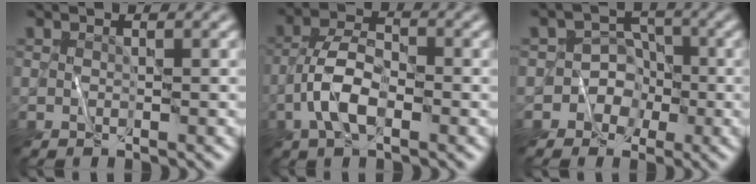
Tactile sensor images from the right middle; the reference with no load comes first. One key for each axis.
{"total": 4.5, "fx": -1.7, "fy": 1.9, "fz": 3.7, "tx": -0.070, "ty": 0.010, "tz": -0.041}
{"total": 4.6, "fx": -1.7, "fy": 4.2, "fz": 0.5, "tx": 0.036, "ty": 0.014, "tz": -0.049}